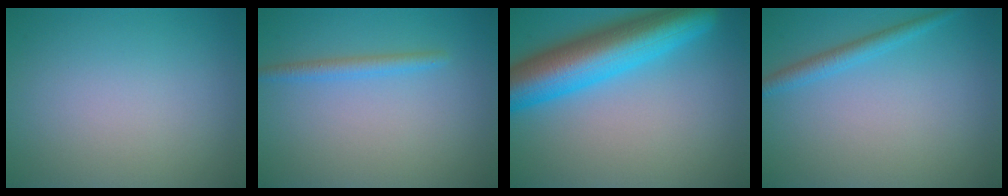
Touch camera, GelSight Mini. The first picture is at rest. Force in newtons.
{"total": 1.7, "press": 1.7, "slide": 0.0}
{"total": 9.9, "press": 9.9, "slide": 0.4}
{"total": 1.9, "press": 1.9, "slide": 0.1}